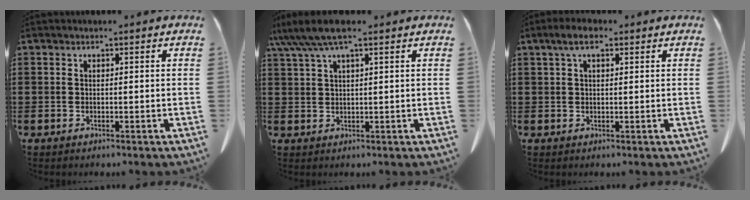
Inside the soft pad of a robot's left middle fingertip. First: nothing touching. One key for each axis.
{"total": 5.1, "fx": 3.4, "fy": 0.6, "fz": 3.7, "tx": -0.087, "ty": -0.005, "tz": 0.060}
{"total": 3.6, "fx": 1.7, "fy": 1.3, "fz": 2.9, "tx": -0.061, "ty": 0.009, "tz": 0.029}